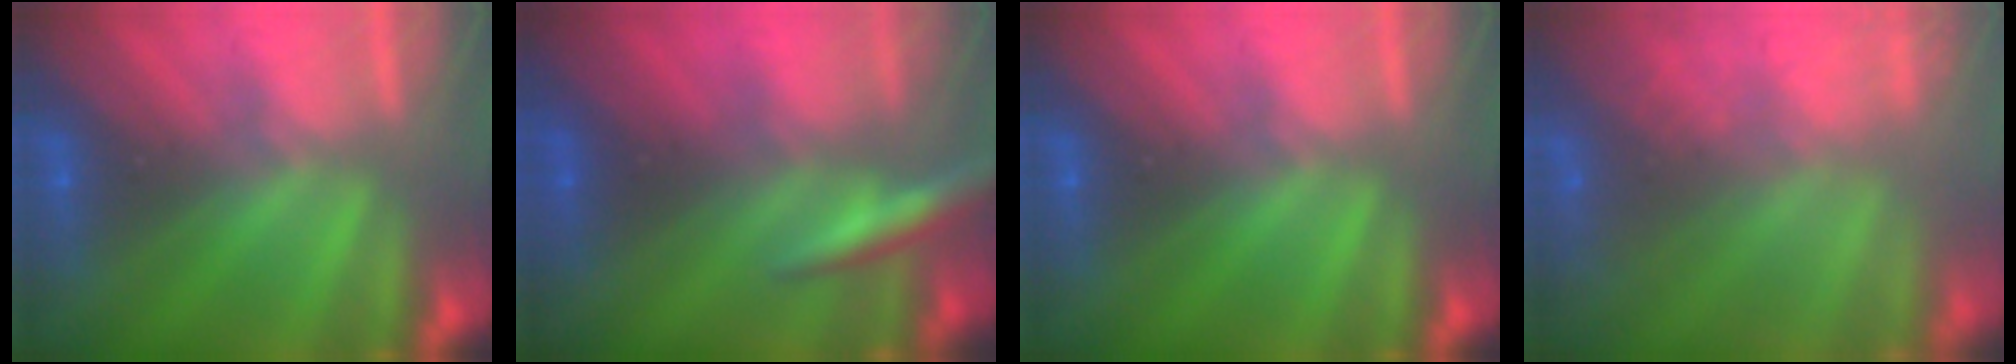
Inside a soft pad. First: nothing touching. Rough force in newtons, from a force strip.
{"total": 3.0}
{"total": 0.0}
{"total": 7.0}